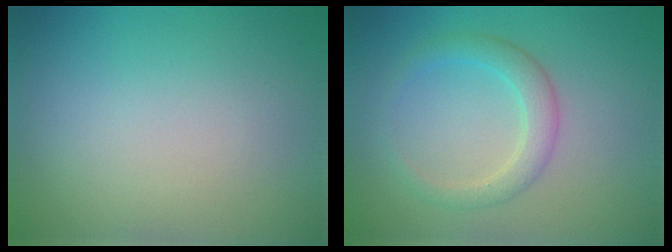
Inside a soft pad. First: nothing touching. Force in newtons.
{"total": 2.5, "press": 2.5, "slide": 0.1}